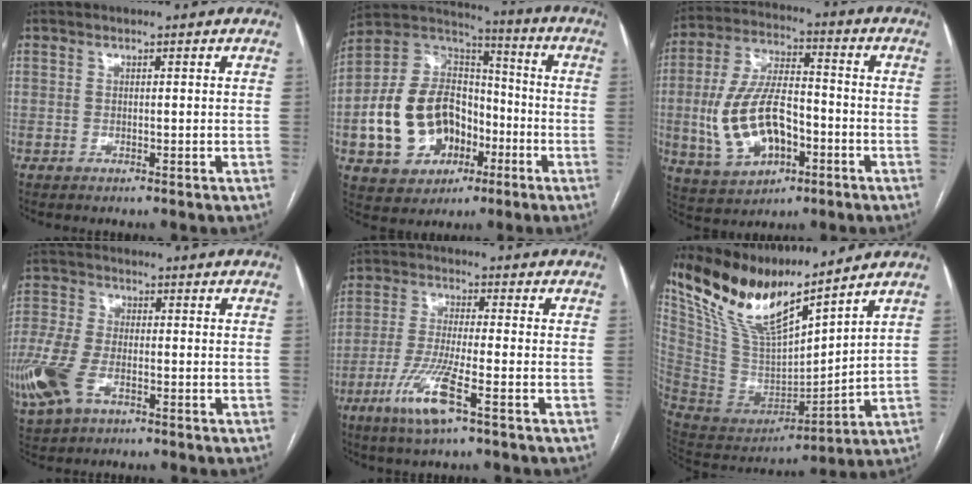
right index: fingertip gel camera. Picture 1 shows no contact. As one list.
[{"total": 17.4, "force": [-4.7, 12.8, 10.8], "torque": [-0.229, 0.037, -0.072]}, {"total": 14.4, "force": [-3.5, 7.4, 11.9], "torque": [-0.254, 0.012, -0.055]}, {"total": 11.1, "force": [-4.4, 5.9, 8.2], "torque": [-0.212, -0.011, -0.085]}, {"total": 8.9, "force": [-4.4, 0.4, 7.7], "torque": [-0.163, -0.018, -0.086]}, {"total": 16.8, "force": [14.0, 2.3, 9.1], "torque": [-0.180, -0.010, 0.282]}]